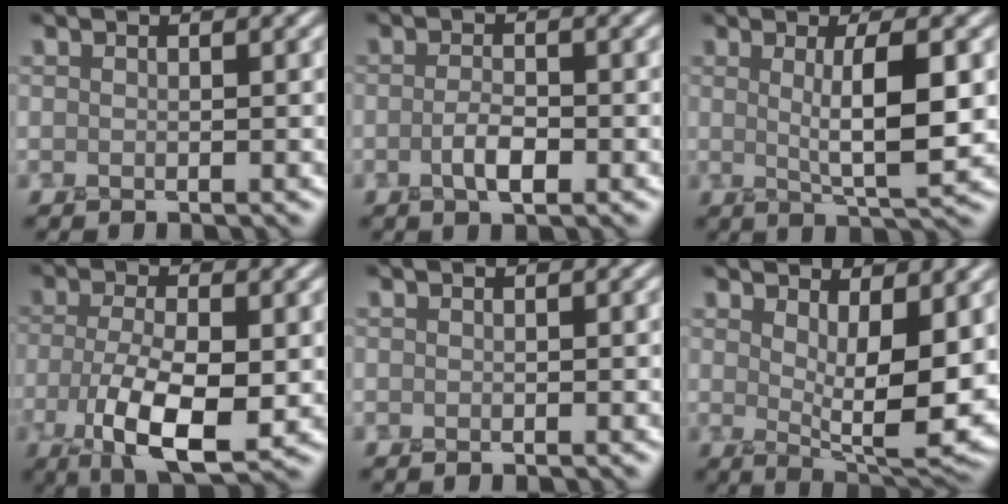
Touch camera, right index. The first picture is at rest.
{"total": 2.0, "force": [-1.0, 0.7, 1.6], "torque": [-0.032, 0.000, -0.021]}
{"total": 5.2, "force": [0.5, 1.1, 5.0], "torque": [-0.078, -0.004, 0.009]}
{"total": 7.5, "force": [-2.3, 3.0, 6.4], "torque": [-0.131, -0.014, -0.036]}
{"total": 0.0}
{"total": 6.9, "force": [1.4, 2.4, 6.3], "torque": [-0.109, -0.021, 0.032]}